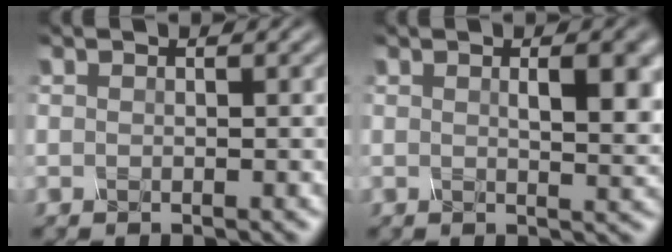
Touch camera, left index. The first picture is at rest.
{"total": 4.4, "force": [0.9, 1.1, 4.2], "torque": [-0.039, 0.014, 0.021]}